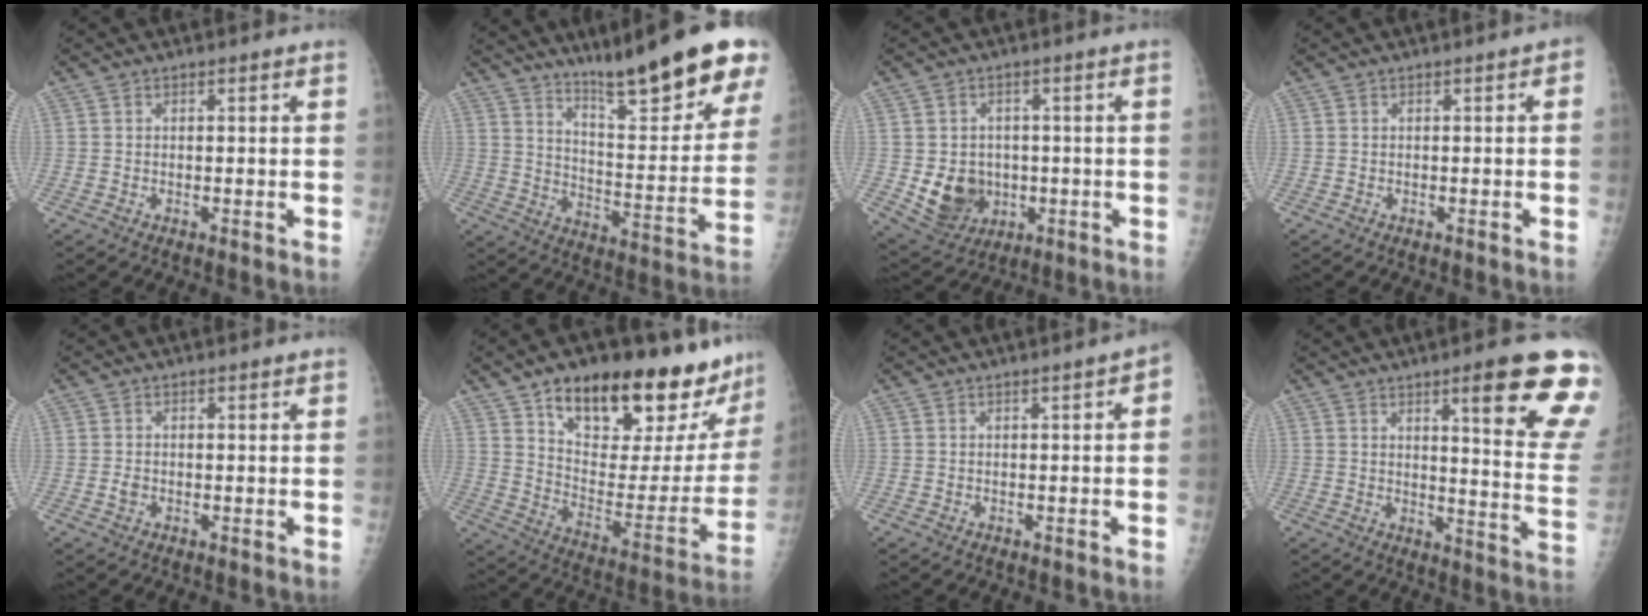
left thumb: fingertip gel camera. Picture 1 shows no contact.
{"total": 22.1, "force": [15.6, 3.6, 15.2], "torque": [-0.194, -0.085, 0.240]}
{"total": 9.0, "force": [-1.1, 7.8, 4.4], "torque": [-0.037, 0.000, -0.002]}
{"total": 1.0, "force": [0.0, 0.4, 0.9], "torque": [-0.004, 0.004, -0.003]}
{"total": 1.0, "force": [-0.3, 0.8, 0.6], "torque": [-0.007, 0.001, -0.005]}
{"total": 27.6, "force": [18.9, 9.9, 17.5], "torque": [-0.212, -0.073, 0.282]}
{"total": 1.9, "force": [0.1, 0.7, 1.7], "torque": [-0.012, 0.010, -0.005]}
{"total": 18.4, "force": [9.9, 2.7, 15.2], "torque": [-0.166, -0.050, 0.122]}